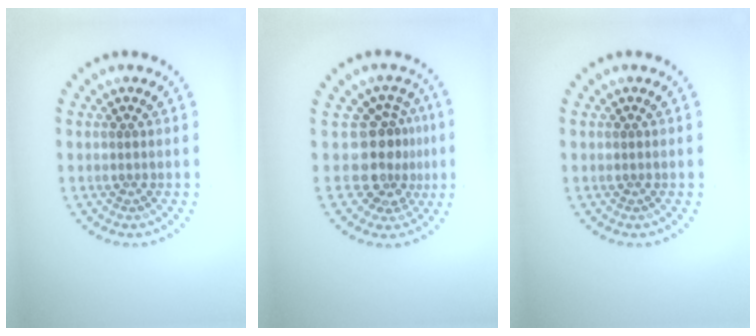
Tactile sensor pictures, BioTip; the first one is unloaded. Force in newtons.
{"total": 3.8, "press": 2.9, "slide": 2.6}
{"total": 0.0}